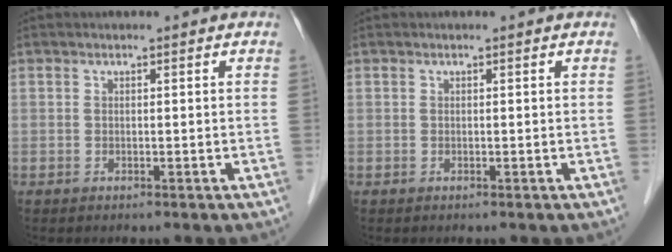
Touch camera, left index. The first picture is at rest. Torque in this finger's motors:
{"motor_torque": [-0.01, 0.00, 0.00, 0.00]}